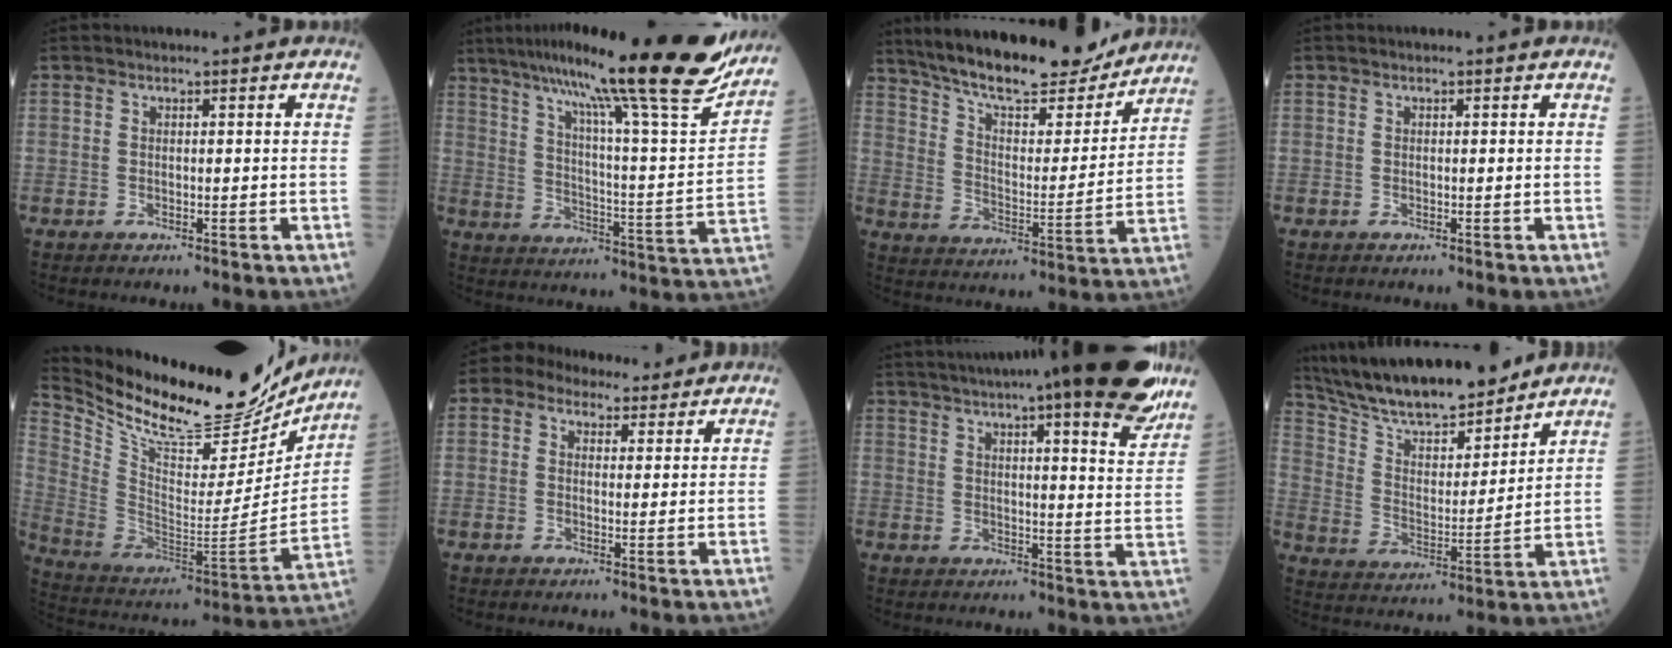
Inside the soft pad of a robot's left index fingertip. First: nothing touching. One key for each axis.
{"total": 25.8, "fx": 20.5, "fy": 0.2, "fz": 15.6, "tx": -0.248, "ty": -0.035, "tz": 0.291}
{"total": 20.1, "fx": 17.6, "fy": 4.1, "fz": 8.9, "tx": -0.149, "ty": -0.004, "tz": 0.269}
{"total": 0.0}
{"total": 25.9, "fx": 23.1, "fy": 5.9, "fz": 10.0, "tx": -0.192, "ty": -0.048, "tz": 0.360}
{"total": 6.8, "fx": 5.2, "fy": 3.5, "fz": 2.4, "tx": -0.035, "ty": 0.028, "tz": 0.078}
{"total": 22.2, "fx": 17.6, "fy": 1.8, "fz": 13.4, "tx": -0.194, "ty": -0.005, "tz": 0.224}
{"total": 17.9, "fx": 16.1, "fy": 2.6, "fz": 7.4, "tx": -0.140, "ty": 0.002, "tz": 0.278}